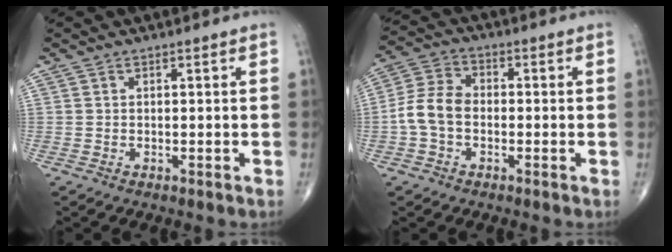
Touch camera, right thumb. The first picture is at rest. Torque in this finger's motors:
{"motor_torque": [1.38, 1.37, 0.74, -0.51, 0.07]}